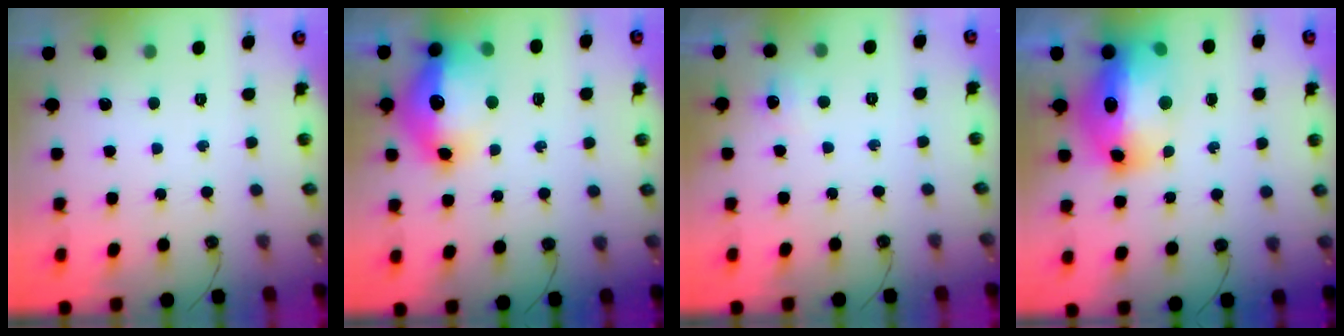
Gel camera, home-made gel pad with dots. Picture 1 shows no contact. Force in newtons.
{"total": 18.2, "press": 18.1, "slide": 1.7}
{"total": 4.4, "press": 4.4, "slide": 0.6}
{"total": 22.5, "press": 20.0, "slide": 10.4}